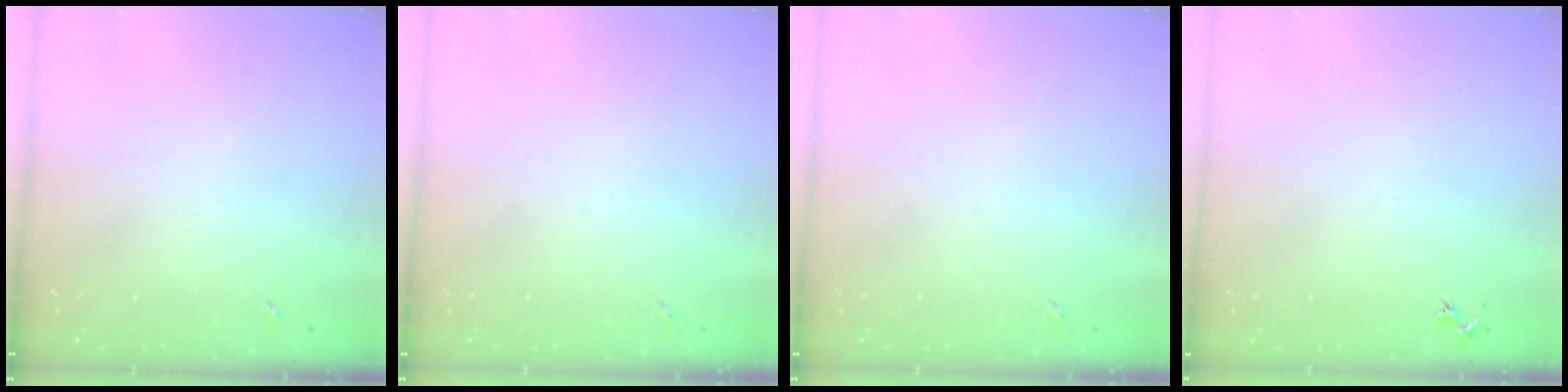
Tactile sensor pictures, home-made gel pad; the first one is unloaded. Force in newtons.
{"total": 0.0}
{"total": 0.0}
{"total": 2.5, "press": 2.5, "slide": 0.3}